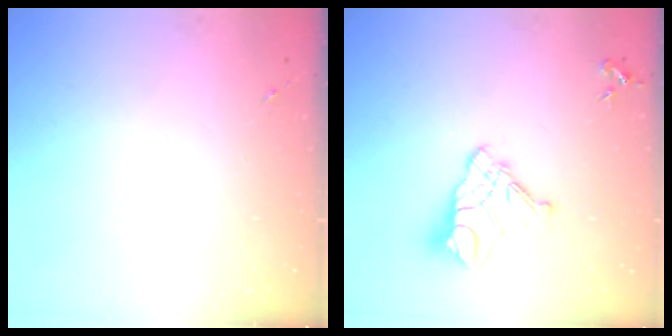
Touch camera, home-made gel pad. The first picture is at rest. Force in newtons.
{"total": 14.1, "press": 14.1, "slide": 1.5}